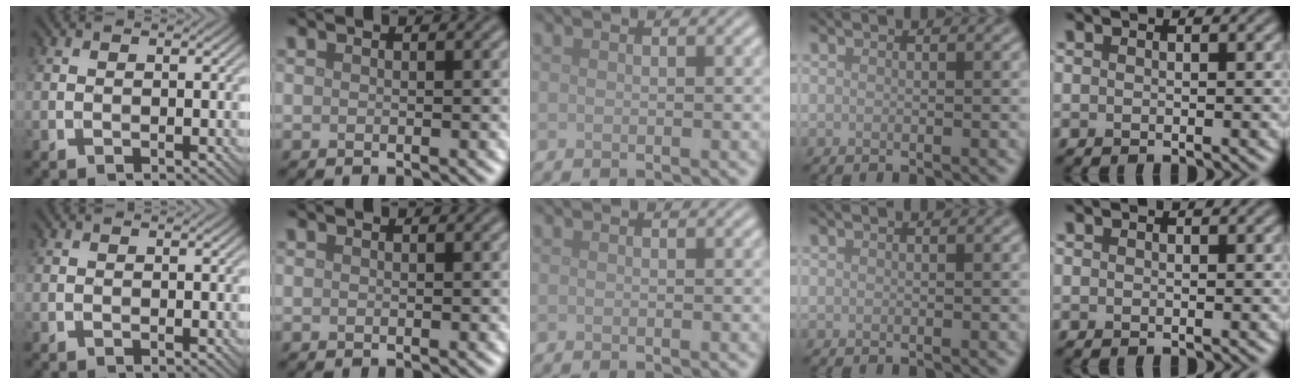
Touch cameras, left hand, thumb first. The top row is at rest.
{}